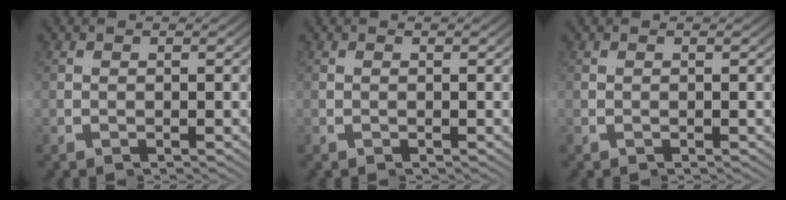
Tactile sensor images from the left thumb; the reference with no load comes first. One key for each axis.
{"total": 0.0}
{"total": 0.0}